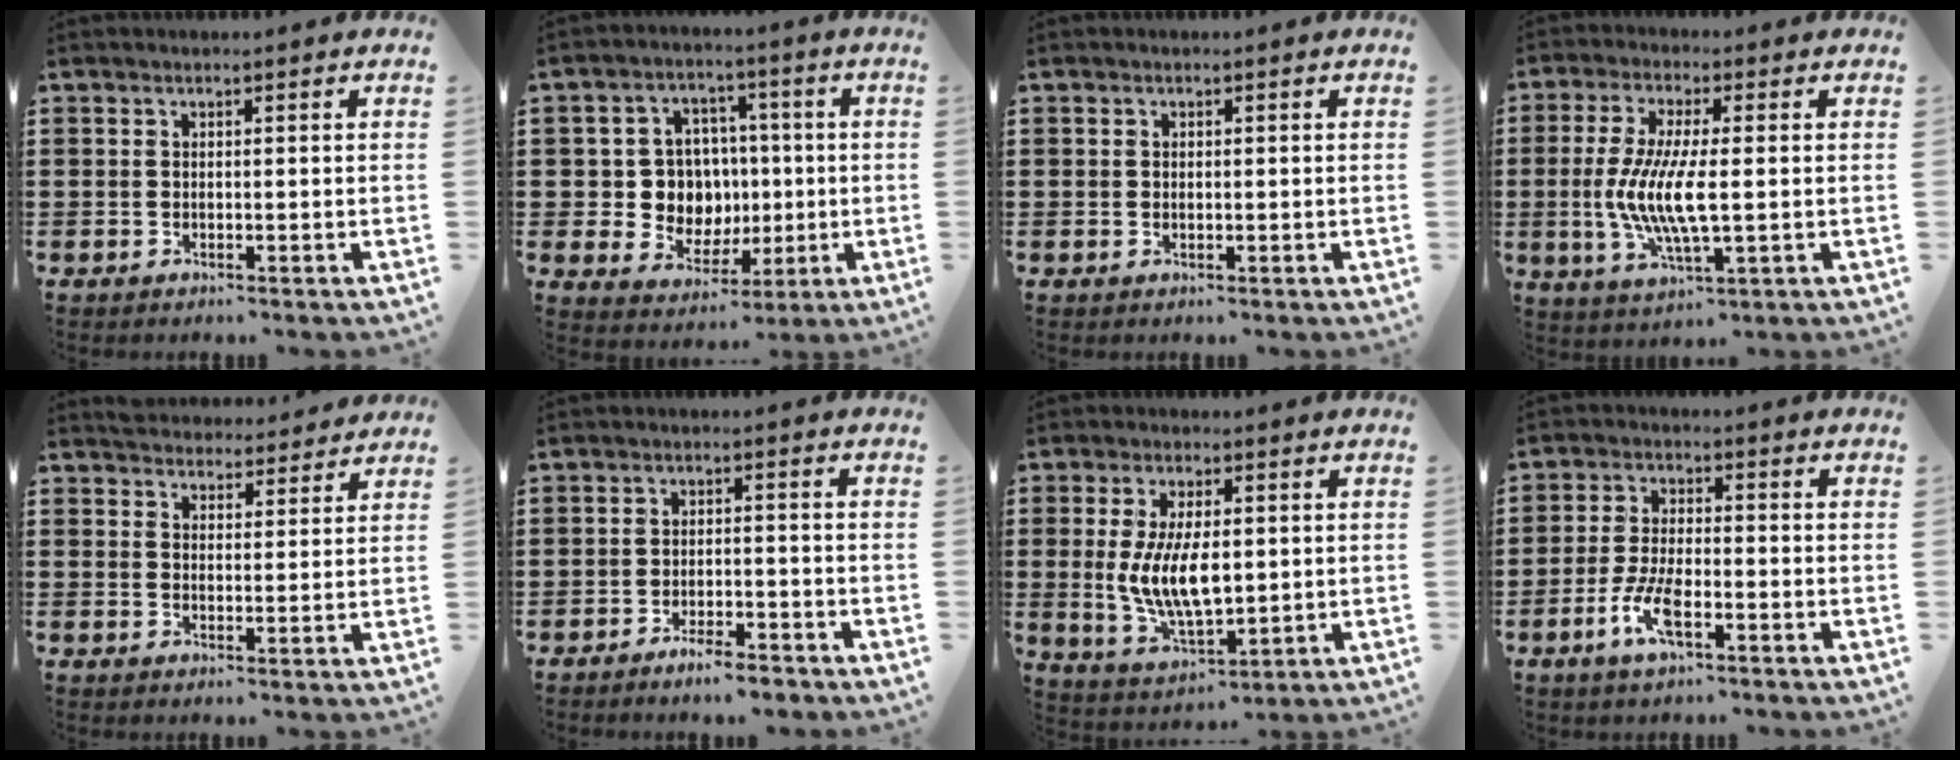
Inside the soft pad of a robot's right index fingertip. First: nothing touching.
{"total": 7.9, "force": [0.2, 7.3, 2.9], "torque": [-0.068, 0.012, 0.010]}
{"total": 0.0}
{"total": 8.7, "force": [-0.8, 2.1, 8.4], "torque": [-0.182, -0.015, -0.022]}
{"total": 3.4, "force": [3.3, 0.2, -0.4], "torque": [0.004, -0.019, 0.062]}
{"total": 3.6, "force": [-3.3, 0.2, 1.5], "torque": [-0.026, 0.003, -0.062]}
{"total": 9.2, "force": [0.5, 4.3, 8.1], "torque": [-0.169, -0.003, 0.004]}
{"total": 6.4, "force": [-2.9, 2.2, 5.2], "torque": [-0.118, -0.006, -0.058]}